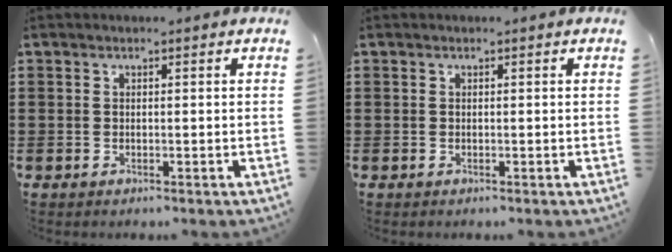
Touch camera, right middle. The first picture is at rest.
{"total": 0.0}